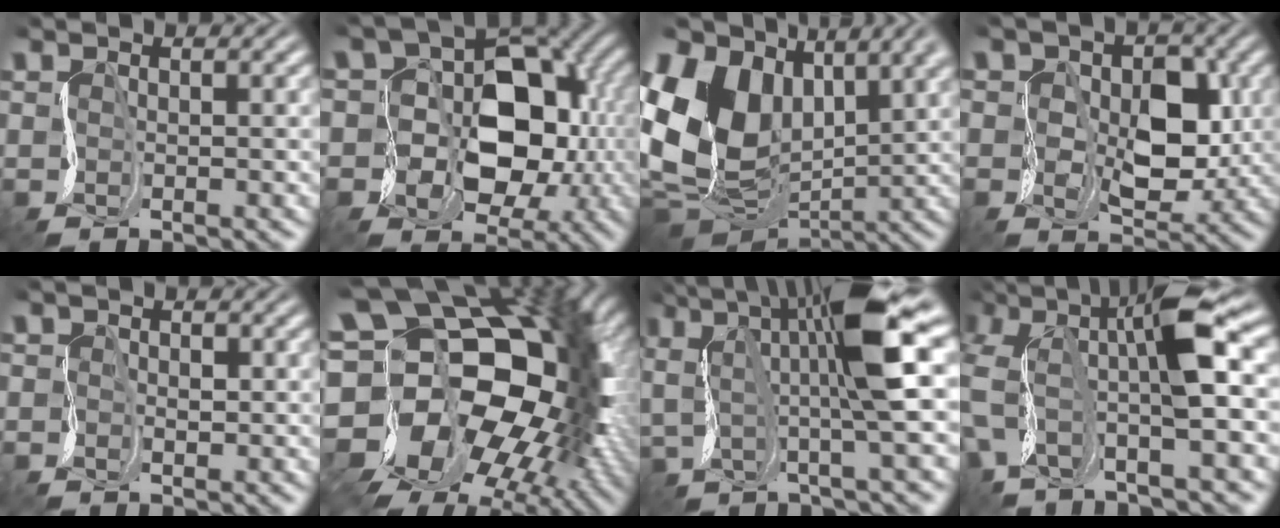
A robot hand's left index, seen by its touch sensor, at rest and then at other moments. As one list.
[{"total": 9.2, "force": [-1.1, 6.7, 6.2], "torque": [-0.074, 0.005, -0.012]}, {"total": 13.7, "force": [4.0, 9.5, 9.0], "torque": [-0.233, -0.016, 0.097]}, {"total": 5.5, "force": [-0.3, 3.8, 3.9], "torque": [-0.084, -0.013, 0.003]}, {"total": 0.8, "force": [-0.7, 0.2, -0.4], "torque": [-0.005, -0.004, -0.002]}, {"total": 18.8, "force": [-2.1, 13.1, 13.3], "torque": [-0.194, -0.012, -0.021]}, {"total": 9.4, "force": [2.4, 1.3, 9.0], "torque": [-0.159, 0.010, 0.044]}, {"total": 11.3, "force": [1.8, 3.9, 10.5], "torque": [-0.226, 0.006, 0.052]}]